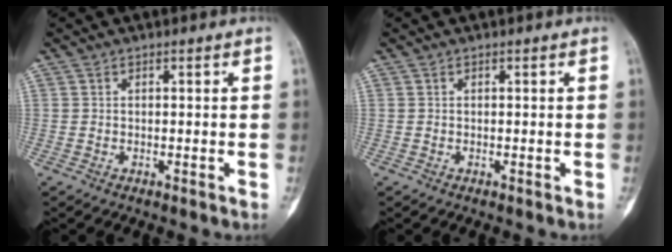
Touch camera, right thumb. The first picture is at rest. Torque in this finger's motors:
{"motor_torque": [2.51, 2.51, -0.01, 0.01, 0.00]}